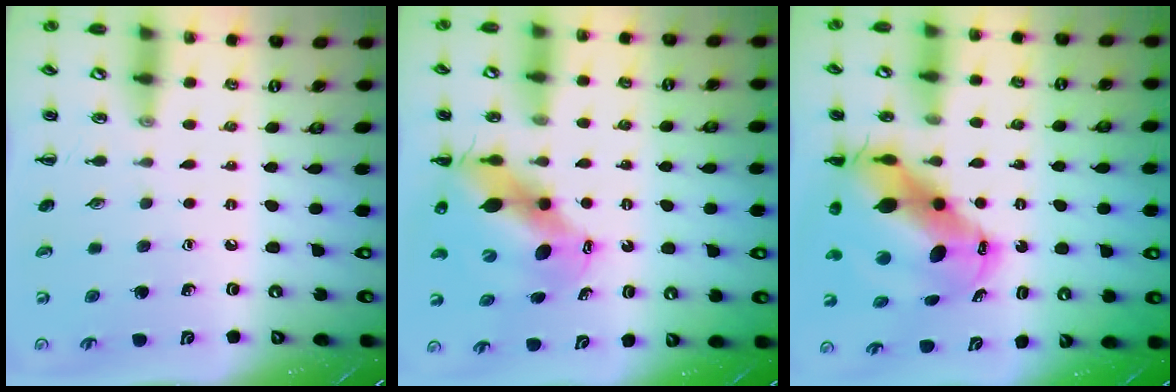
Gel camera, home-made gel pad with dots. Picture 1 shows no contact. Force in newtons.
{"total": 10.9, "press": 10.5, "slide": 2.7}
{"total": 13.2, "press": 12.7, "slide": 3.8}